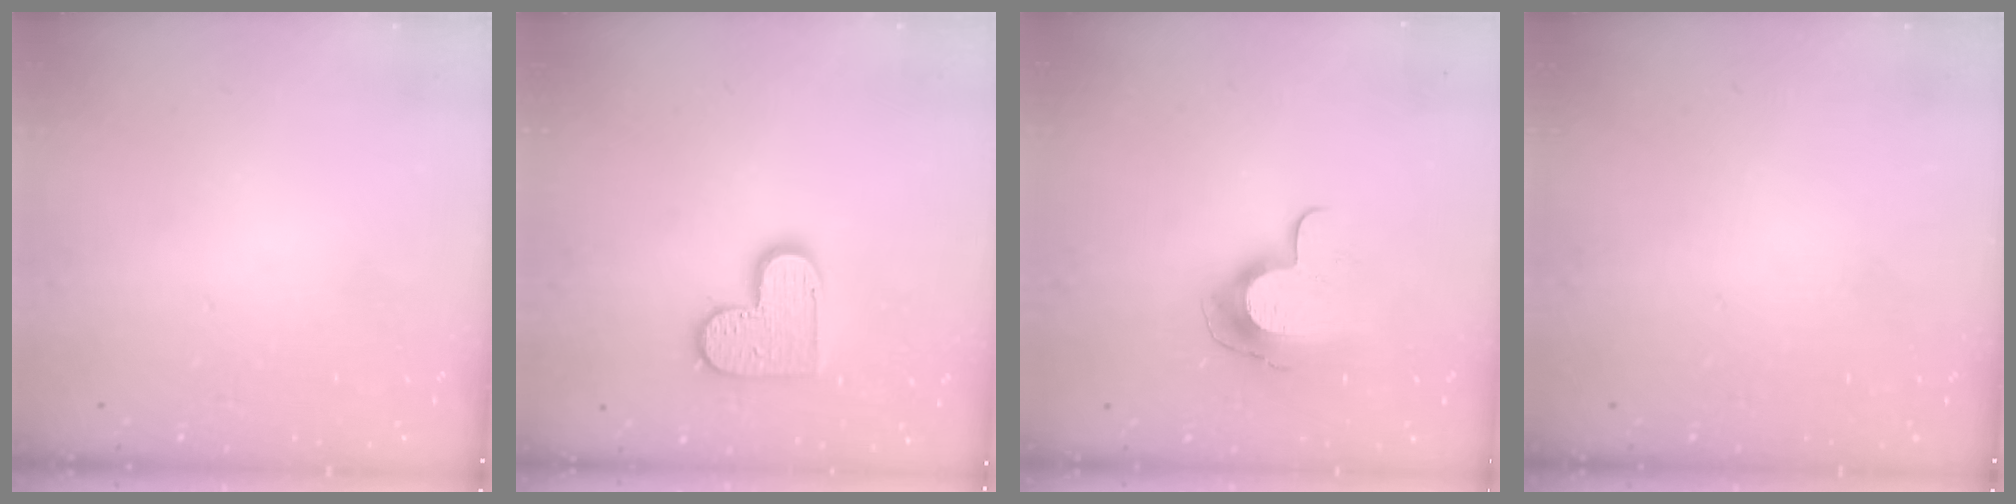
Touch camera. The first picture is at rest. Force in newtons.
{"total": 11.5, "press": 11.4, "slide": 0.6}
{"total": 10.8, "press": 10.8, "slide": 0.9}
{"total": 0.0}